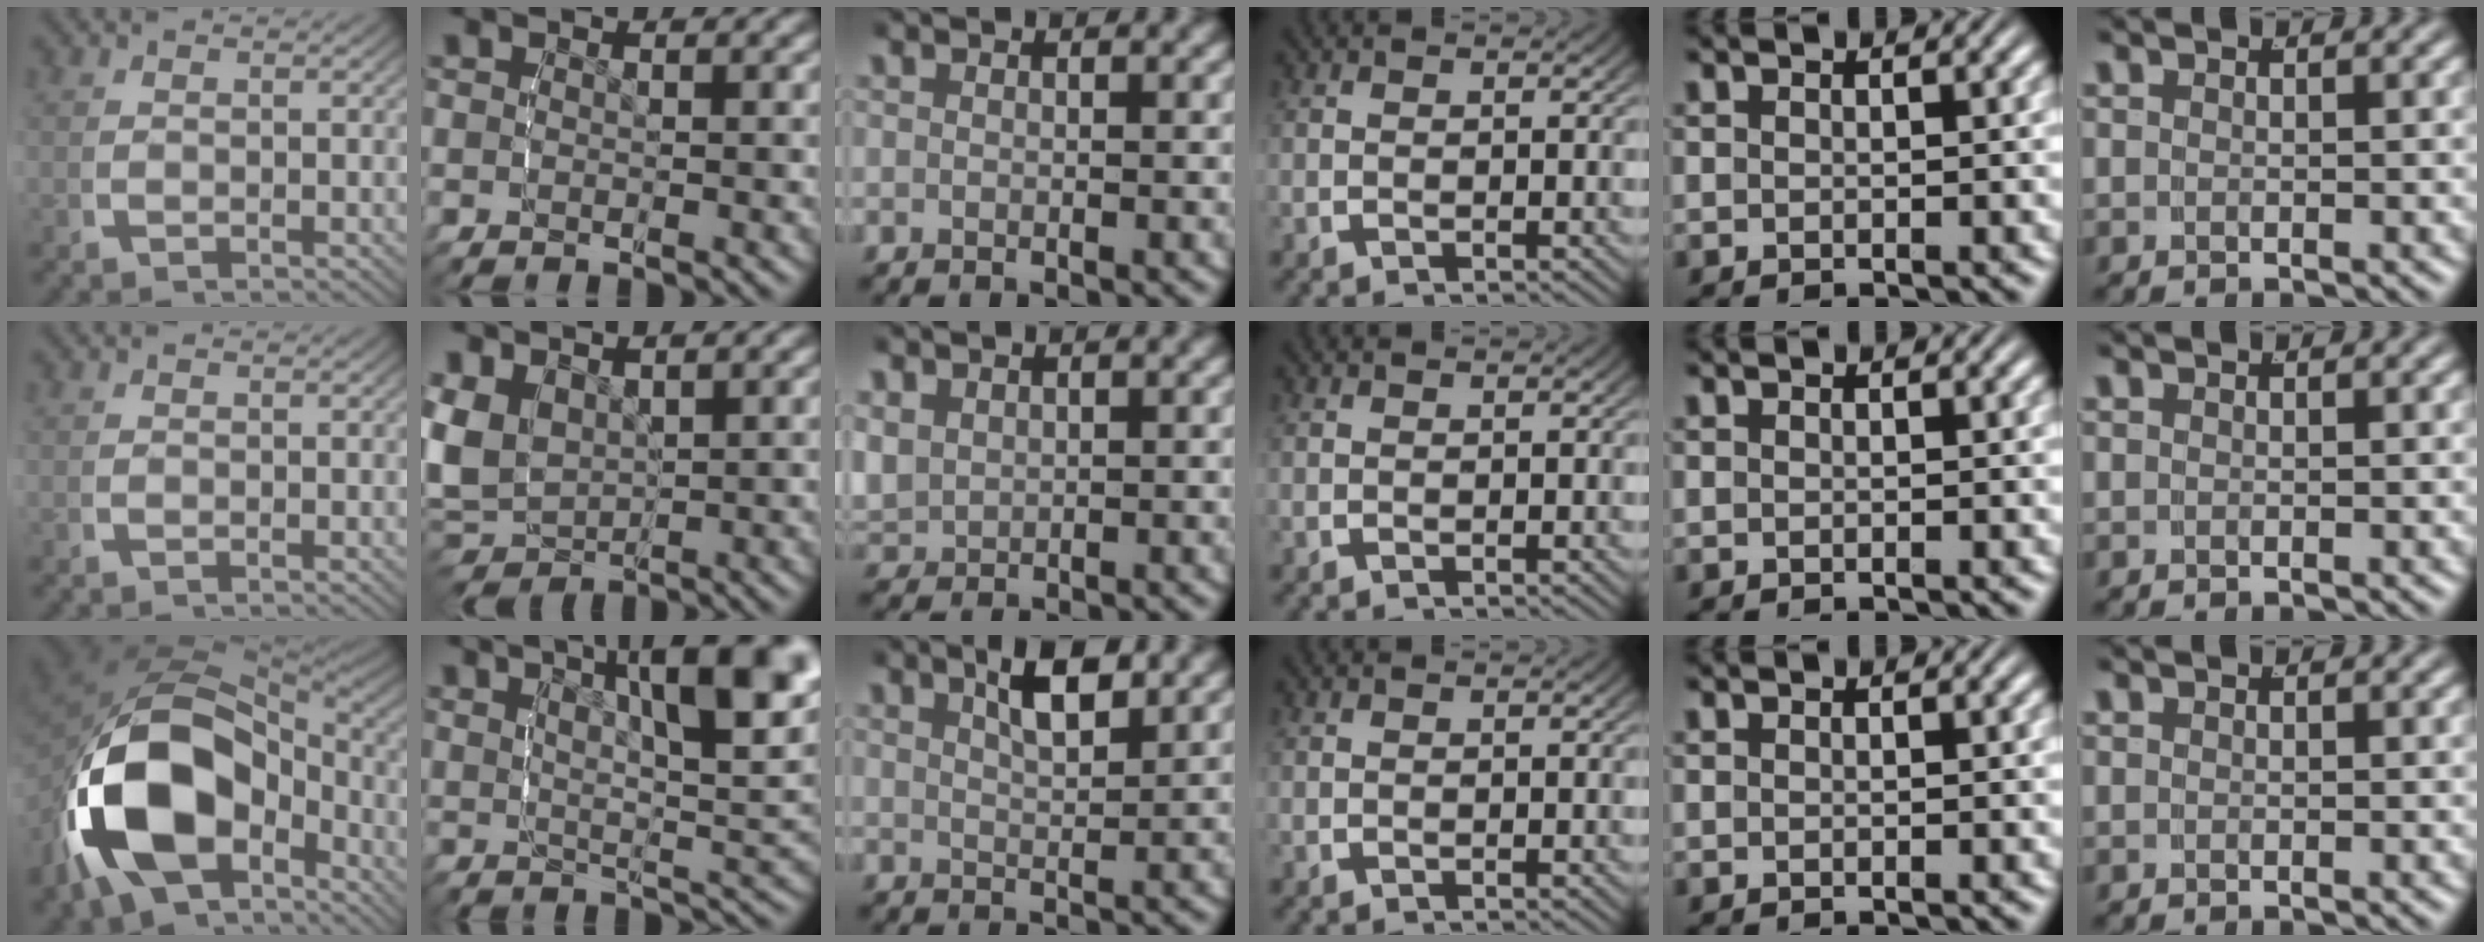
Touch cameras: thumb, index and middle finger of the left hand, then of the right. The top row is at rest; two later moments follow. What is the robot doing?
{"motion": "lift_and_place", "object": "lipstick"}